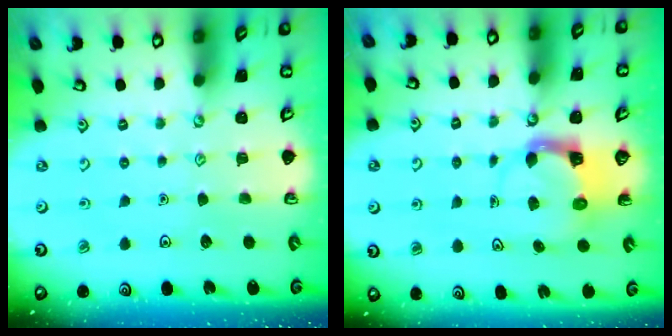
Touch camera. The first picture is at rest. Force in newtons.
{"total": 3.8, "press": 3.8, "slide": 0.5}